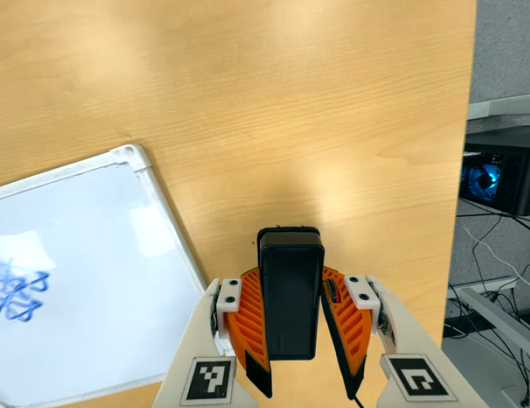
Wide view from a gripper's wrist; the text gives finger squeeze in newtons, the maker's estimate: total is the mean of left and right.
{"total": 8.7, "left": 7.0, "right": 10.4}